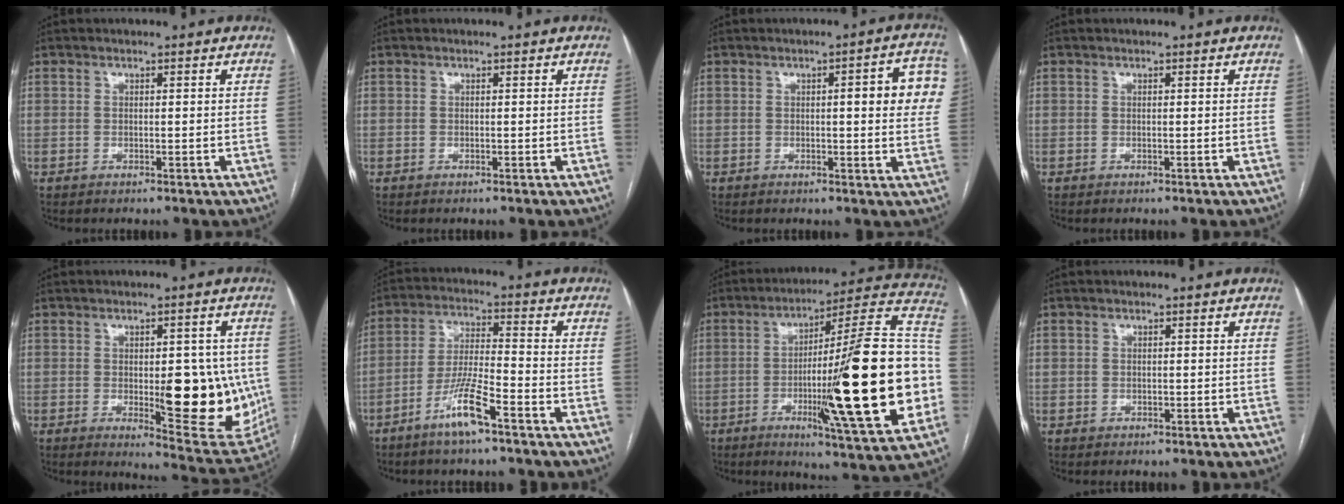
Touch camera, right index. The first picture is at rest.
{"total": 0.0}
{"total": 8.1, "force": [1.6, 1.6, 7.8], "torque": [-0.084, 0.014, 0.012]}
{"total": 0.0}
{"total": 14.6, "force": [-1.5, 5.0, 13.7], "torque": [-0.156, -0.008, -0.004]}
{"total": 8.5, "force": [-5.3, 0.8, 6.6], "torque": [-0.135, -0.005, -0.101]}
{"total": 29.5, "force": [-5.0, 1.7, 29.0], "torque": [-0.368, 0.002, -0.087]}
{"total": 0.9, "force": [-0.1, 0.9, 0.0], "torque": [0.006, 0.005, -0.003]}